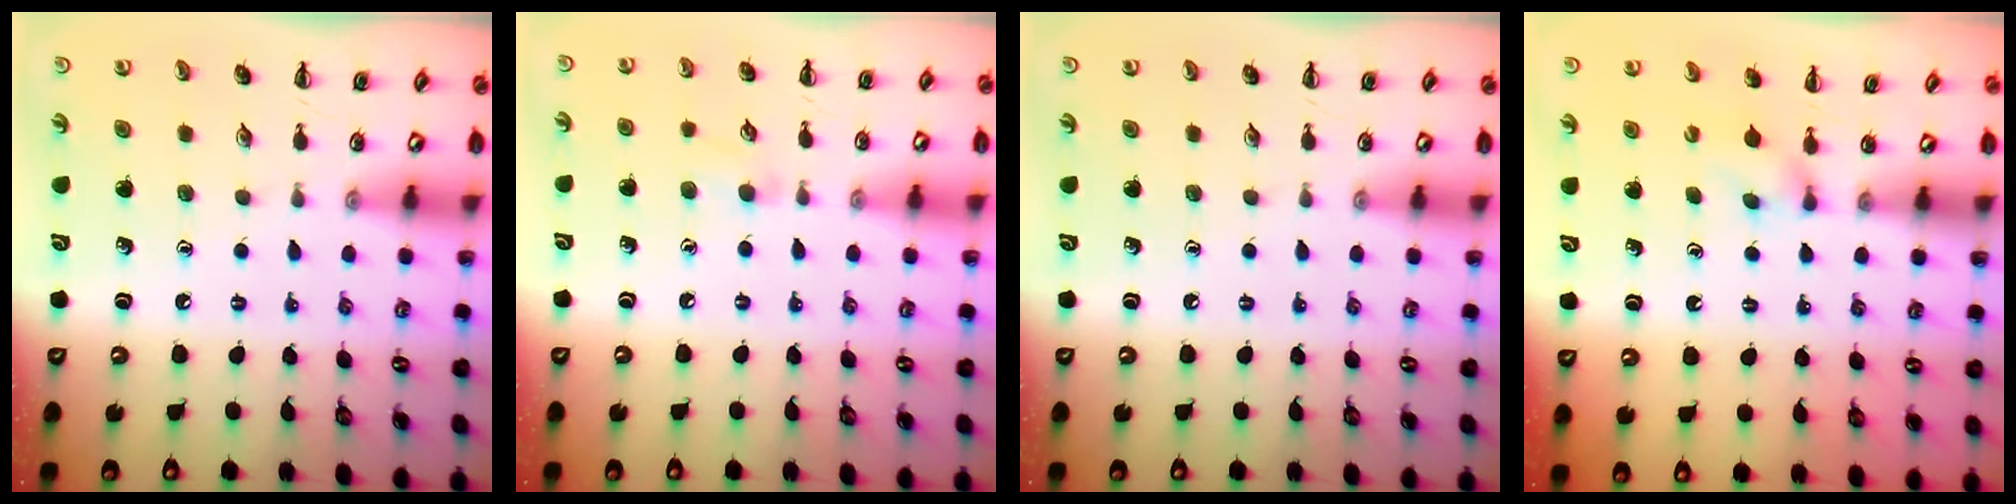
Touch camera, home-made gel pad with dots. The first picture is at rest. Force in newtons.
{"total": 5.7, "press": 5.3, "slide": 2.1}
{"total": 0.0}
{"total": 2.7, "press": 2.4, "slide": 1.2}